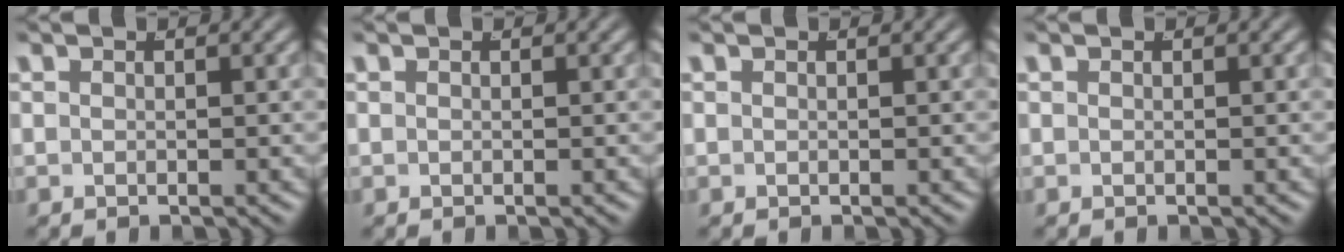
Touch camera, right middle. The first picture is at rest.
{"total": 0.0}
{"total": 0.0}
{"total": 0.0}